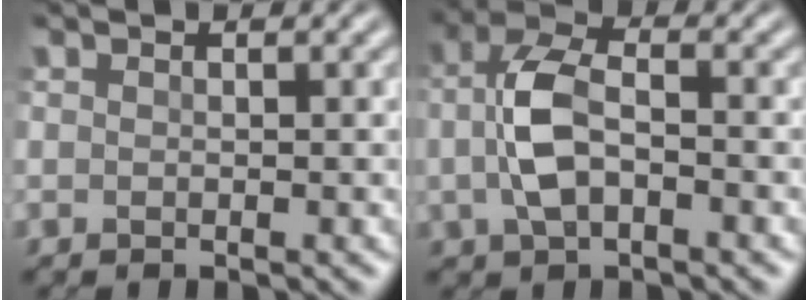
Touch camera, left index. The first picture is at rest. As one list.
[{"total": 5.3, "force": [-0.6, 2.9, 4.4], "torque": [-0.097, 0.004, -0.014]}]